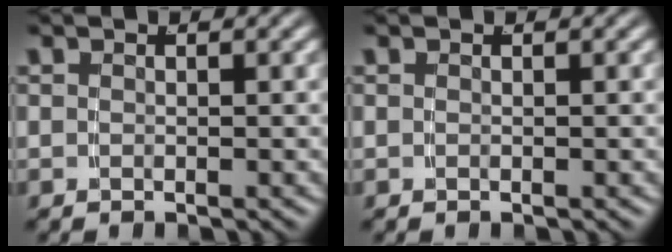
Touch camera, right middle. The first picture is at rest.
{"total": 0.0}